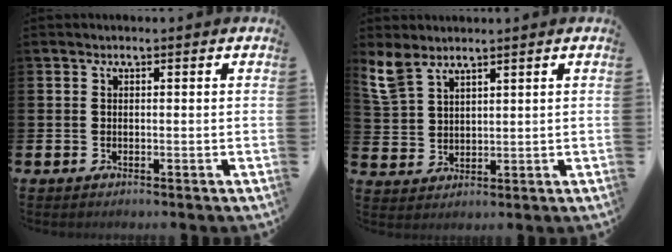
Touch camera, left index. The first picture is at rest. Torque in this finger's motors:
{"motor_torque": [0.59, -0.64, 0.02, -0.02]}